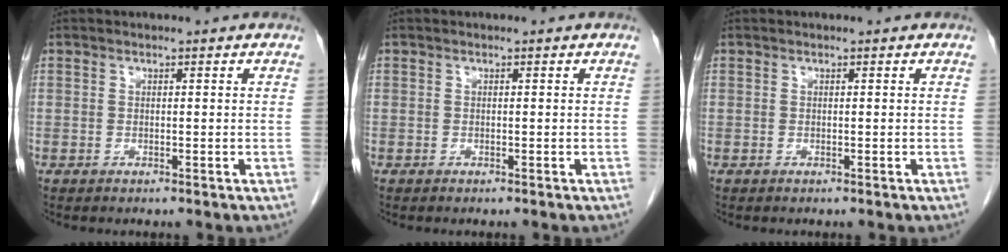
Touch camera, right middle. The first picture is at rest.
{"total": 0.0}
{"total": 0.0}